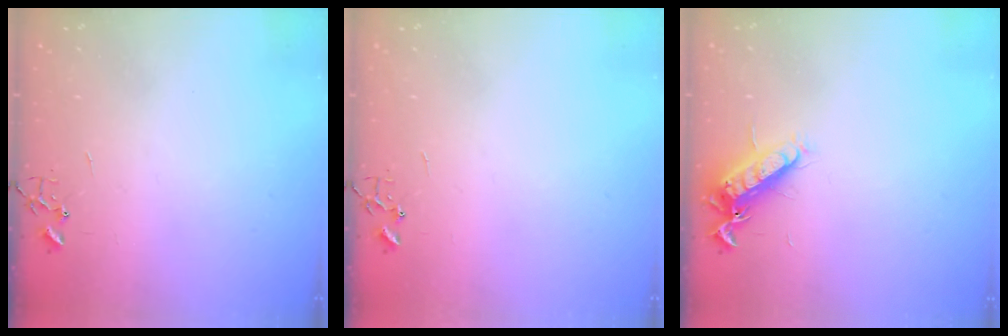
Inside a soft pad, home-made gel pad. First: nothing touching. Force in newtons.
{"total": 0.0}
{"total": 13.0, "press": 12.9, "slide": 1.2}